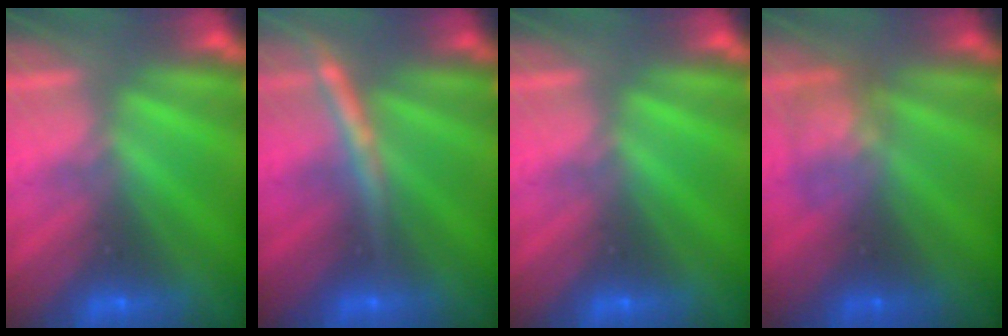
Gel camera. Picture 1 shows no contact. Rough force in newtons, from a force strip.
{"total": 2.7}
{"total": 0.0}
{"total": 2.3}